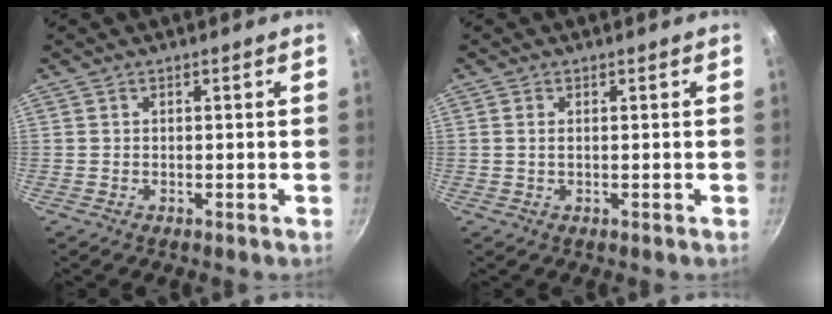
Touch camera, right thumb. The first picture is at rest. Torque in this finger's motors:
{"motor_torque": [-0.05, -0.11, -0.26, 0.04, -0.08]}